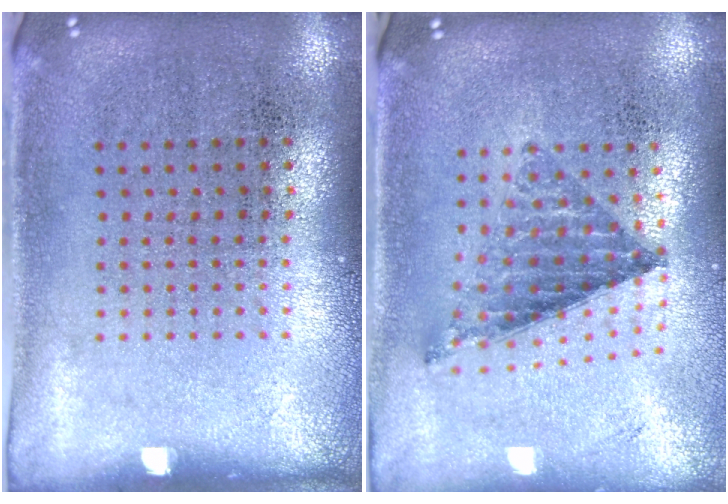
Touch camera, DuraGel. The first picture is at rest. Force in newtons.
{"total": 0.8, "press": 0.8, "slide": 0.1}